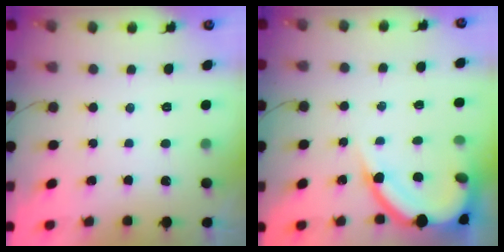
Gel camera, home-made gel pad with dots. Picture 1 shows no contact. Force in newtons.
{"total": 11.0, "press": 11.0, "slide": 1.0}